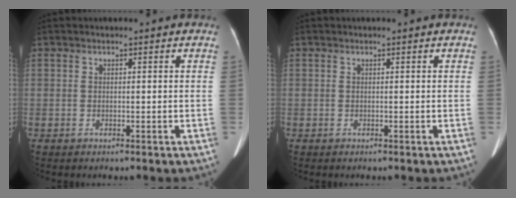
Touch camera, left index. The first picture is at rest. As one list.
[{"total": 0.0}]